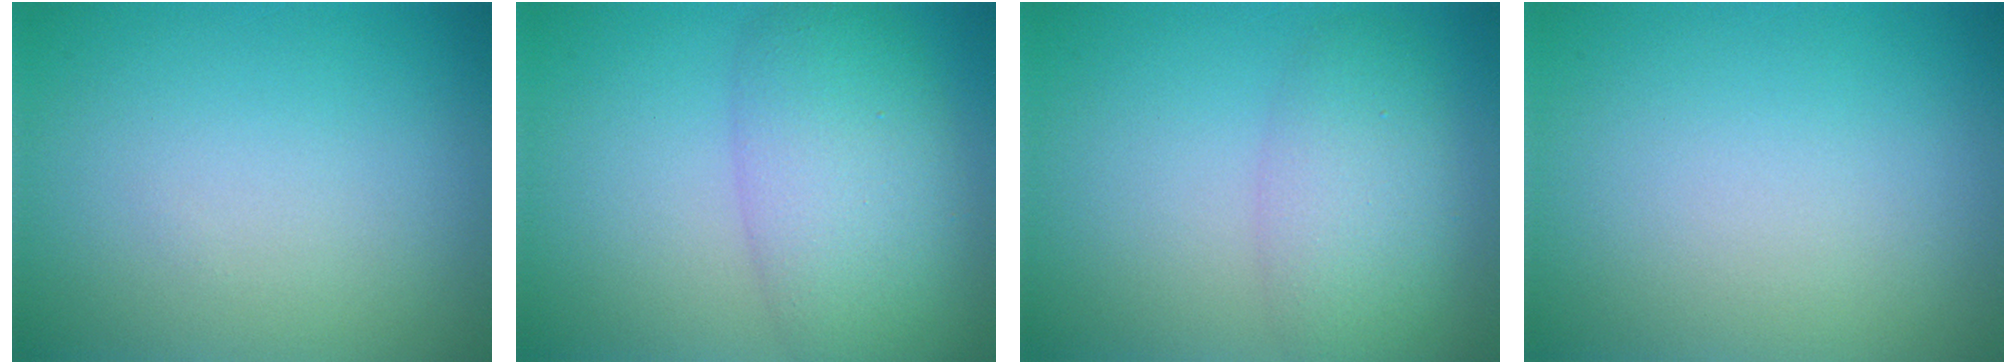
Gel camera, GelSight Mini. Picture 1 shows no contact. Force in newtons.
{"total": 7.1, "press": 7.1, "slide": 0.2}
{"total": 4.2, "press": 4.1, "slide": 0.3}
{"total": 0.0}